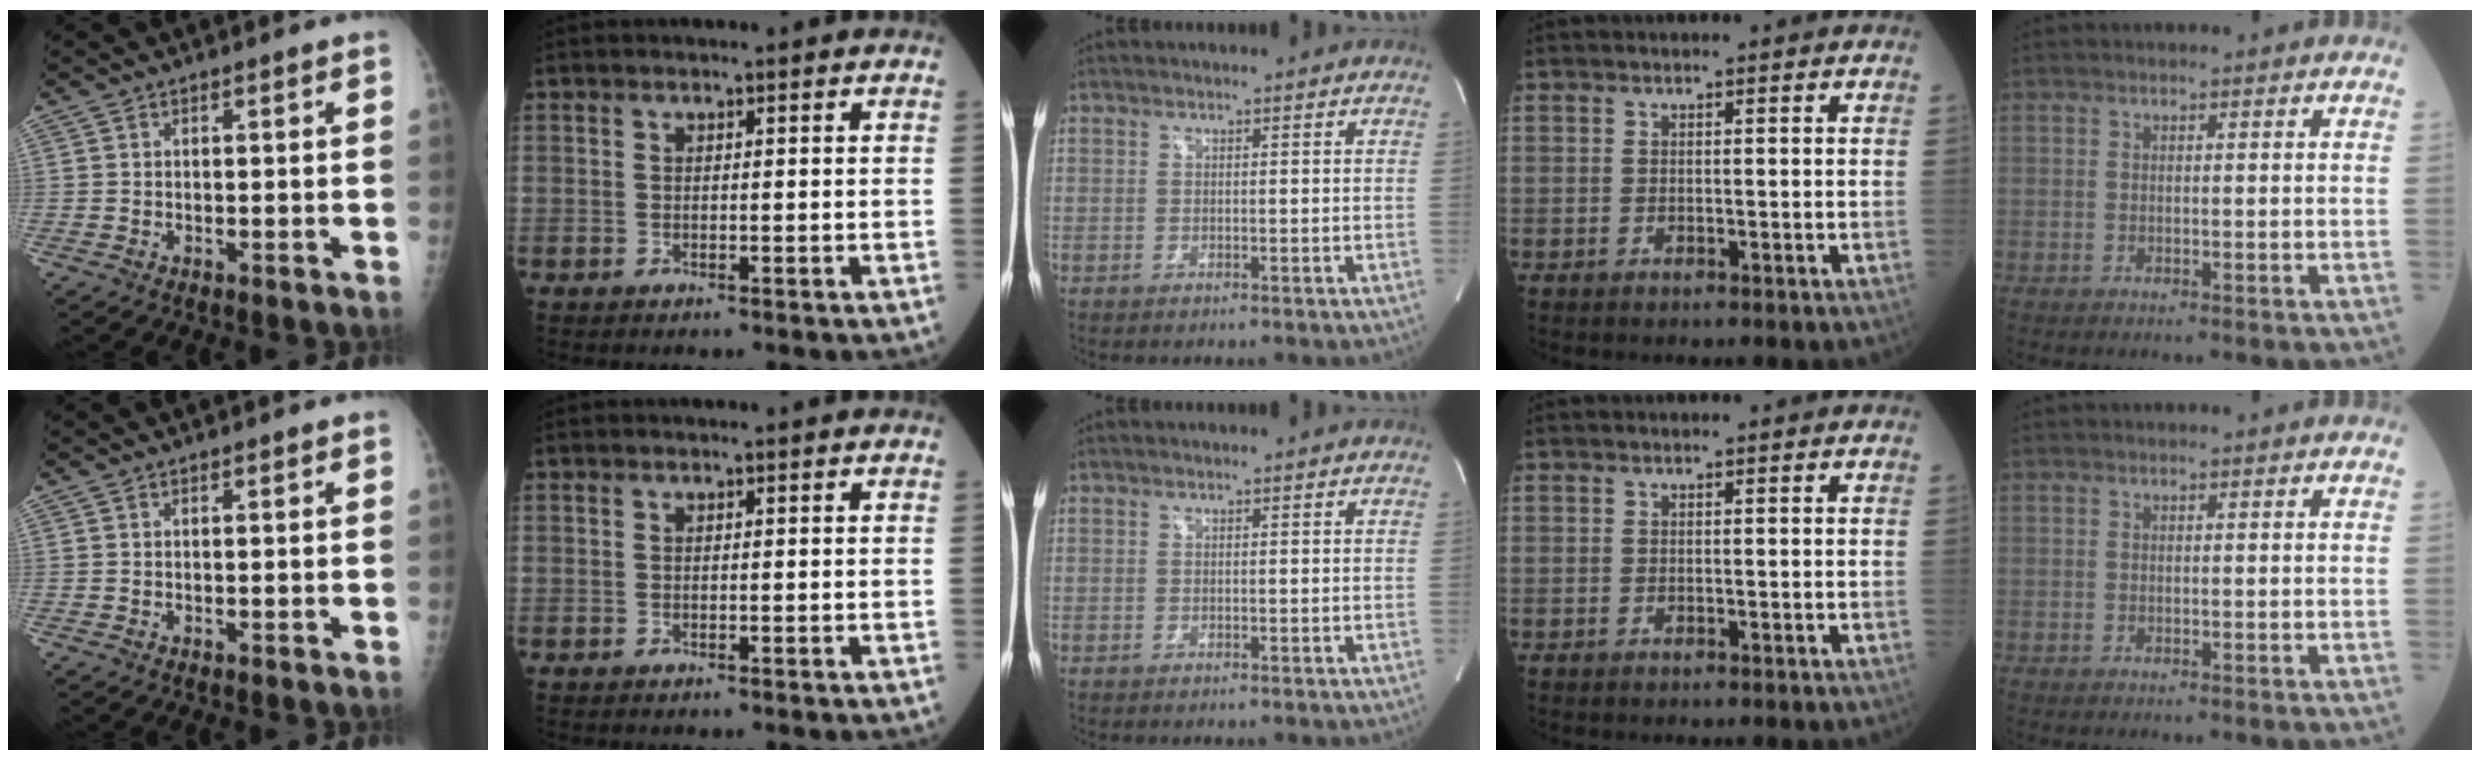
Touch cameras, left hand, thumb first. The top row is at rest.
{}